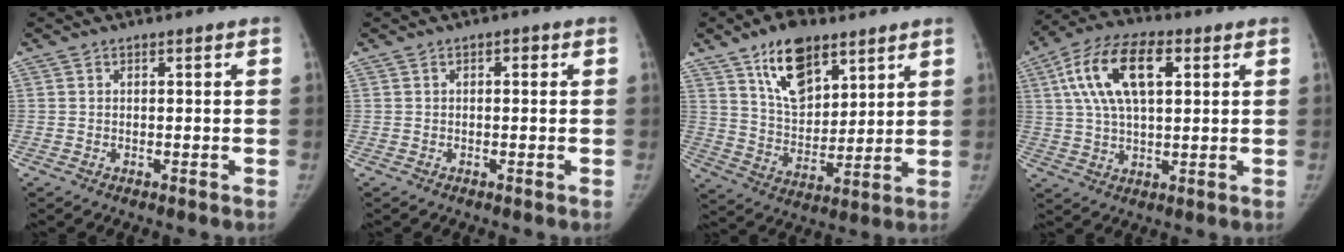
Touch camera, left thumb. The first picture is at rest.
{"total": 0.9, "force": [0.2, 0.6, 0.7], "torque": [0.000, -0.003, -0.004]}
{"total": 14.0, "force": [8.4, 7.2, 8.5], "torque": [-0.112, -0.046, 0.152]}
{"total": 14.7, "force": [4.6, 7.2, 12.0], "torque": [-0.223, 0.008, 0.078]}